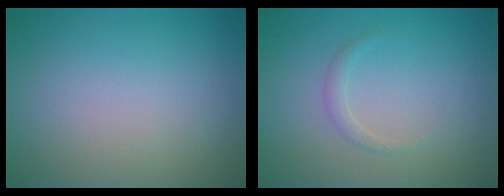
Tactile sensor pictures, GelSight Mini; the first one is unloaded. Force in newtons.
{"total": 1.0, "press": 1.0, "slide": 0.0}